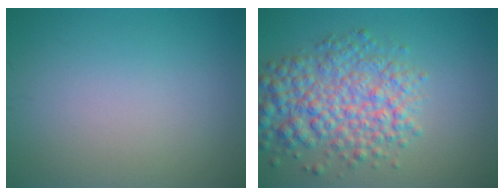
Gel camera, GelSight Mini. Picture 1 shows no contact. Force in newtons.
{"total": 6.7, "press": 6.7, "slide": 0.2}